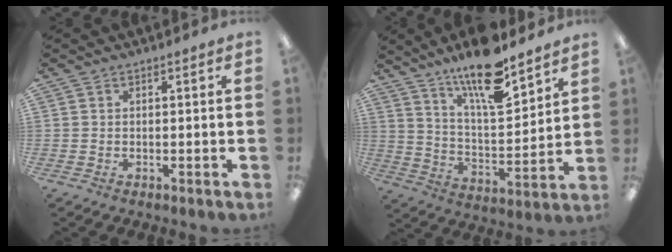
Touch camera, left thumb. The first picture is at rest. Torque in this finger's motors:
{"motor_torque": [0.21, 0.21, 1.44, -1.34, 0.15]}